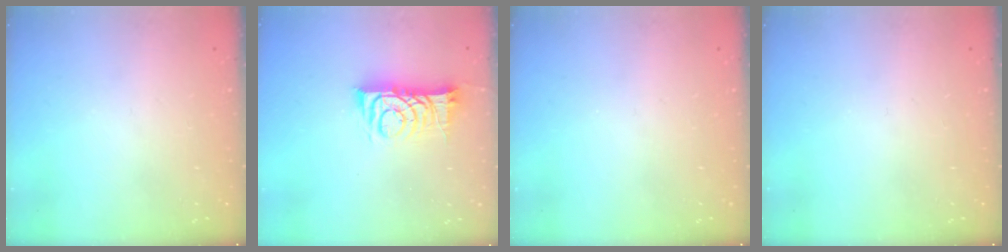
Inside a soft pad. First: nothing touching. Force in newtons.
{"total": 9.2, "press": 9.2, "slide": 0.1}
{"total": 0.0}
{"total": 0.0}